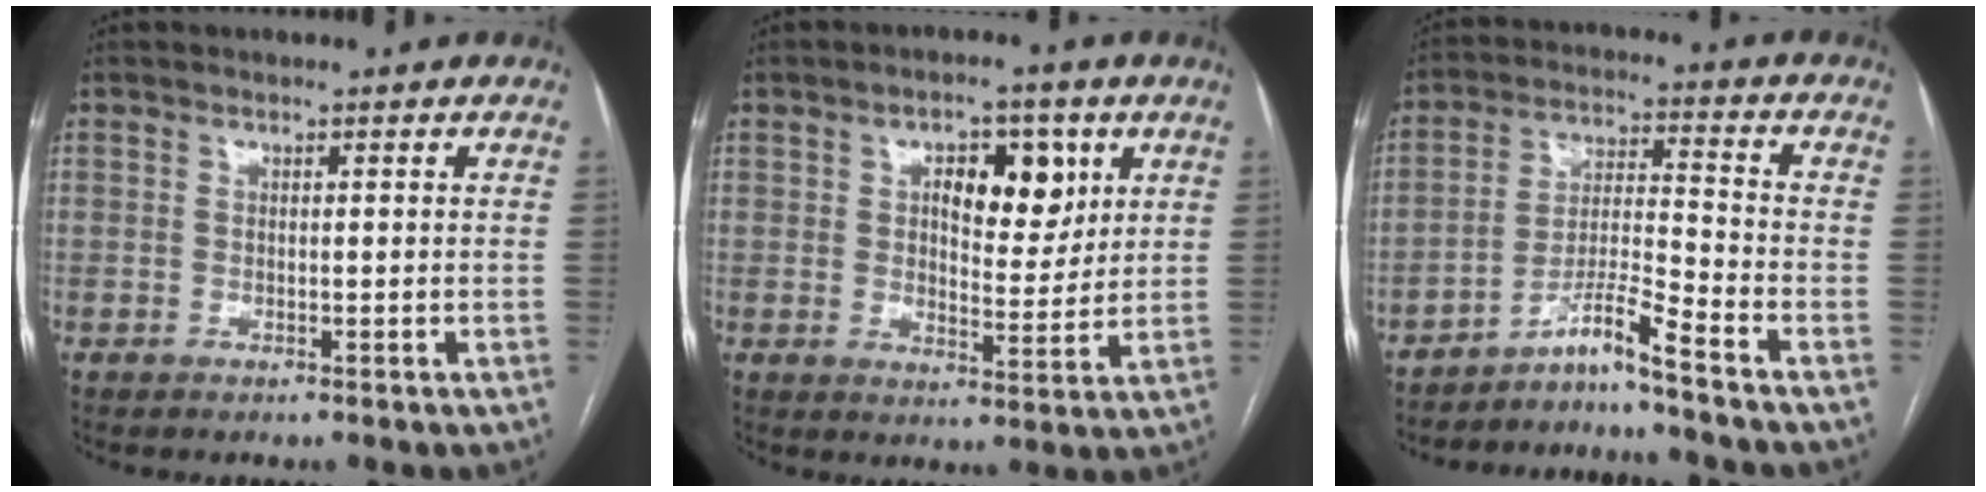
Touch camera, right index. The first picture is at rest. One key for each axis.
{"total": 8.3, "fx": 3.1, "fy": 4.0, "fz": 6.6, "tx": -0.091, "ty": 0.010, "tz": 0.049}
{"total": 6.8, "fx": -5.7, "fy": -1.8, "fz": 3.2, "tx": -0.063, "ty": -0.001, "tz": -0.104}